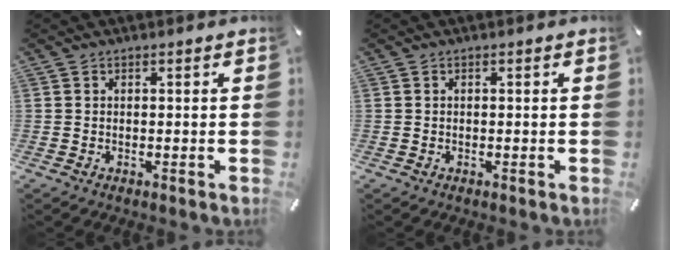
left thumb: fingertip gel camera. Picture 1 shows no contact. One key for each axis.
{"total": 0.0}